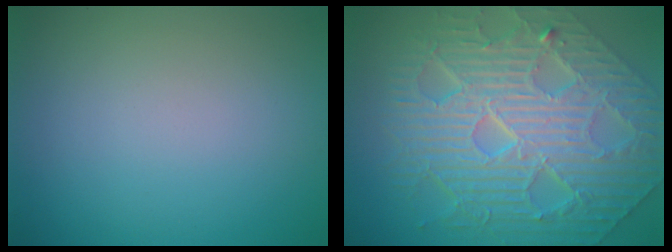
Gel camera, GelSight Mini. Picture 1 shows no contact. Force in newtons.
{"total": 10.6, "press": 7.5, "slide": 7.5}